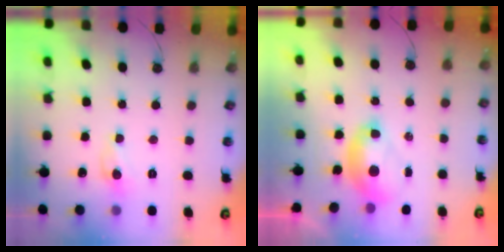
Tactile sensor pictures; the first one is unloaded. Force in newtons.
{"total": 2.6, "press": 2.5, "slide": 0.5}